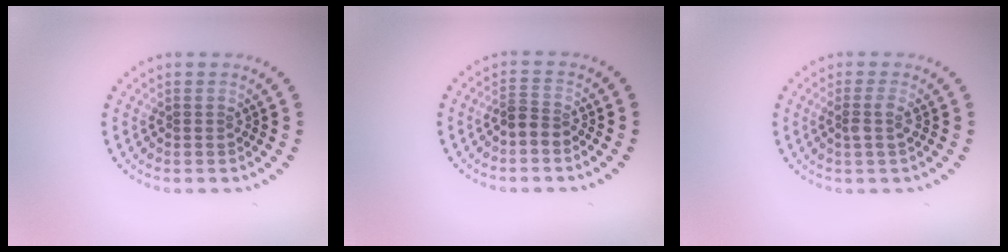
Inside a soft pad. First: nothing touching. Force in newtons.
{"total": 1.7, "press": 1.5, "slide": 0.9}
{"total": 1.4, "press": 1.1, "slide": 0.8}